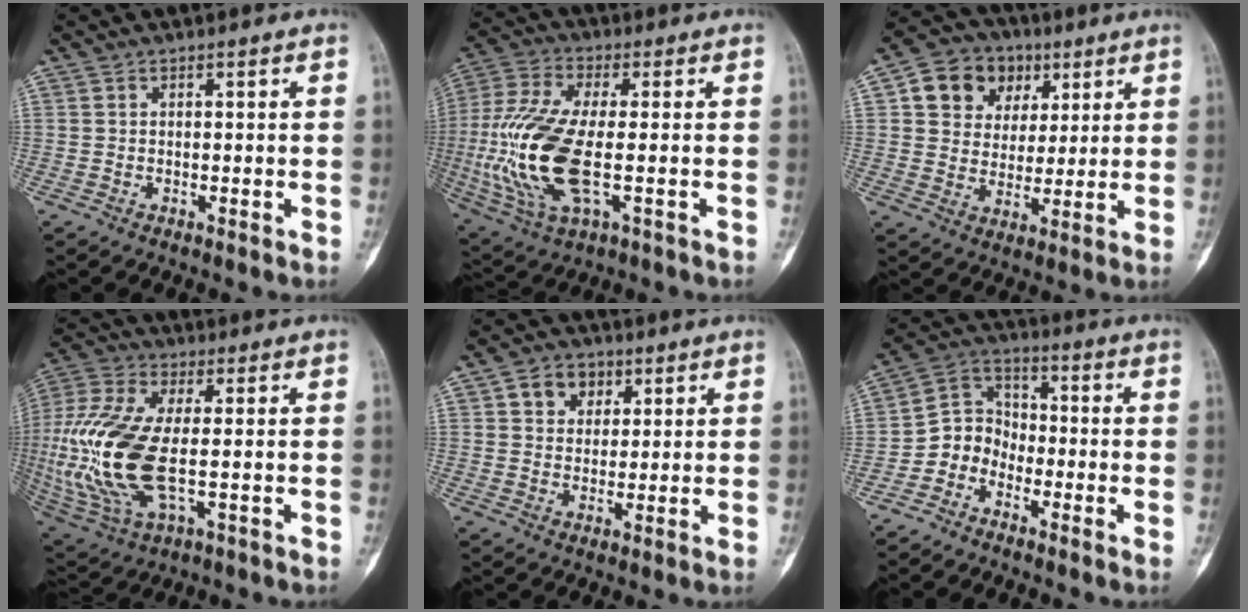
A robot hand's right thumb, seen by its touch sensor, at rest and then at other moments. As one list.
[{"total": 19.2, "force": [-2.6, 7.8, 17.4], "torque": [-0.405, -0.003, -0.040]}, {"total": 12.3, "force": [4.8, 10.2, 4.8], "torque": [-0.042, -0.005, 0.083]}, {"total": 21.2, "force": [-1.7, 9.4, 18.9], "torque": [-0.447, -0.008, -0.021]}, {"total": 6.2, "force": [2.6, 4.8, 2.8], "torque": [-0.014, -0.006, 0.040]}, {"total": 7.0, "force": [-3.4, 5.8, 1.9], "torque": [-0.009, 0.052, -0.080]}]